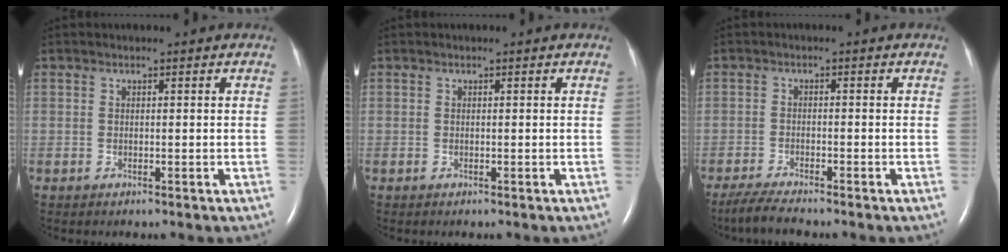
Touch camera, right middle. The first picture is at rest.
{"total": 0.0}
{"total": 4.4, "force": [-3.8, 0.0, 2.2], "torque": [-0.050, -0.017, -0.069]}